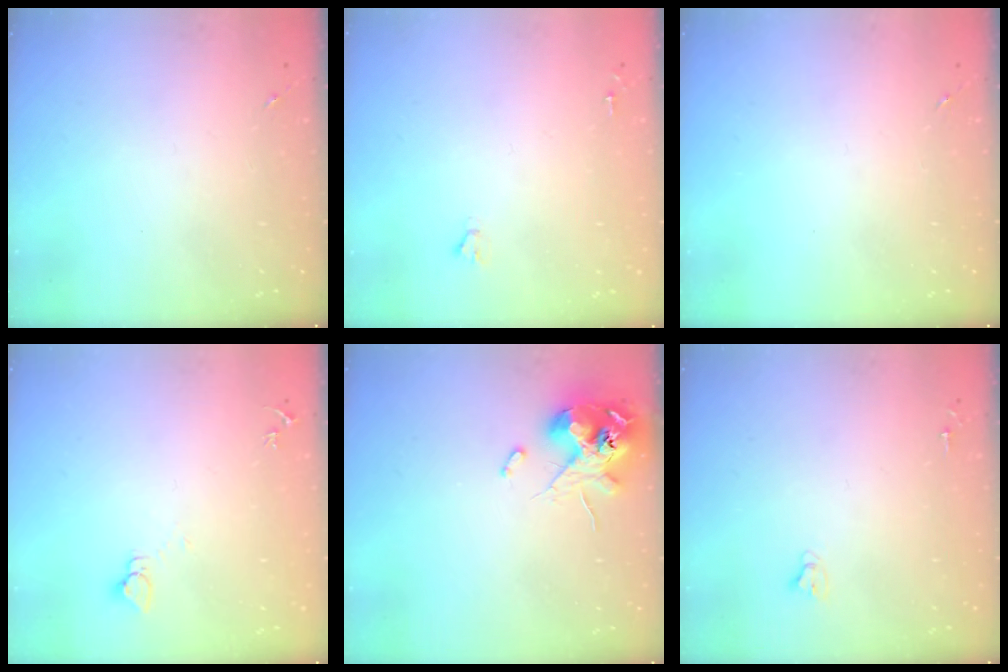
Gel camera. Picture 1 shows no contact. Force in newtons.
{"total": 1.6, "press": 1.6, "slide": 0.1}
{"total": 0.0}
{"total": 2.7, "press": 2.7, "slide": 0.2}
{"total": 12.1, "press": 11.9, "slide": 2.2}
{"total": 2.7, "press": 2.7, "slide": 0.2}